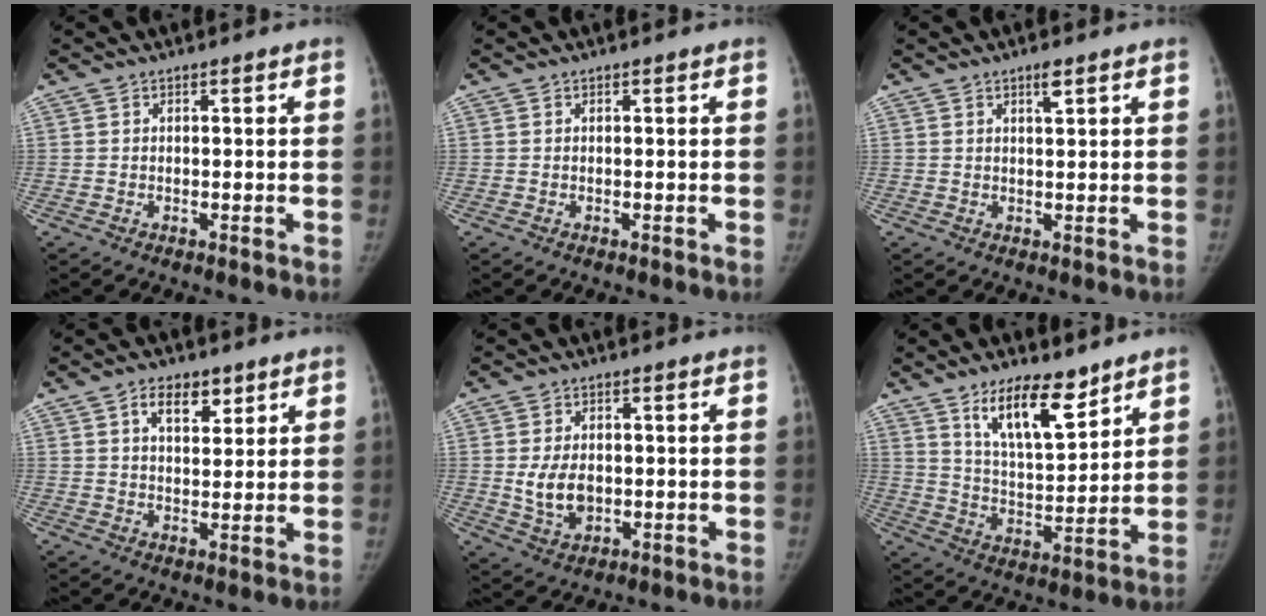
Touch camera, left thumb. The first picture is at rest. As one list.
[{"total": 0.0}, {"total": 2.2, "force": [1.4, 0.5, 1.7], "torque": [-0.025, -0.007, 0.023]}, {"total": 6.4, "force": [3.5, 3.6, 4.0], "torque": [-0.039, -0.018, 0.055]}, {"total": 6.7, "force": [-0.2, 4.6, 4.8], "torque": [-0.077, -0.006, 0.007]}, {"total": 13.1, "force": [8.7, 4.7, 8.6], "torque": [-0.119, -0.060, 0.159]}]